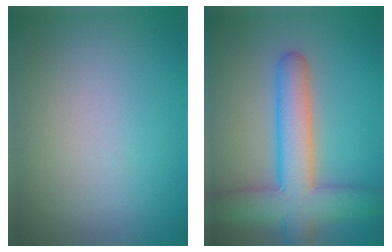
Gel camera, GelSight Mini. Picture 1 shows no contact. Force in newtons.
{"total": 7.8, "press": 7.8, "slide": 0.3}